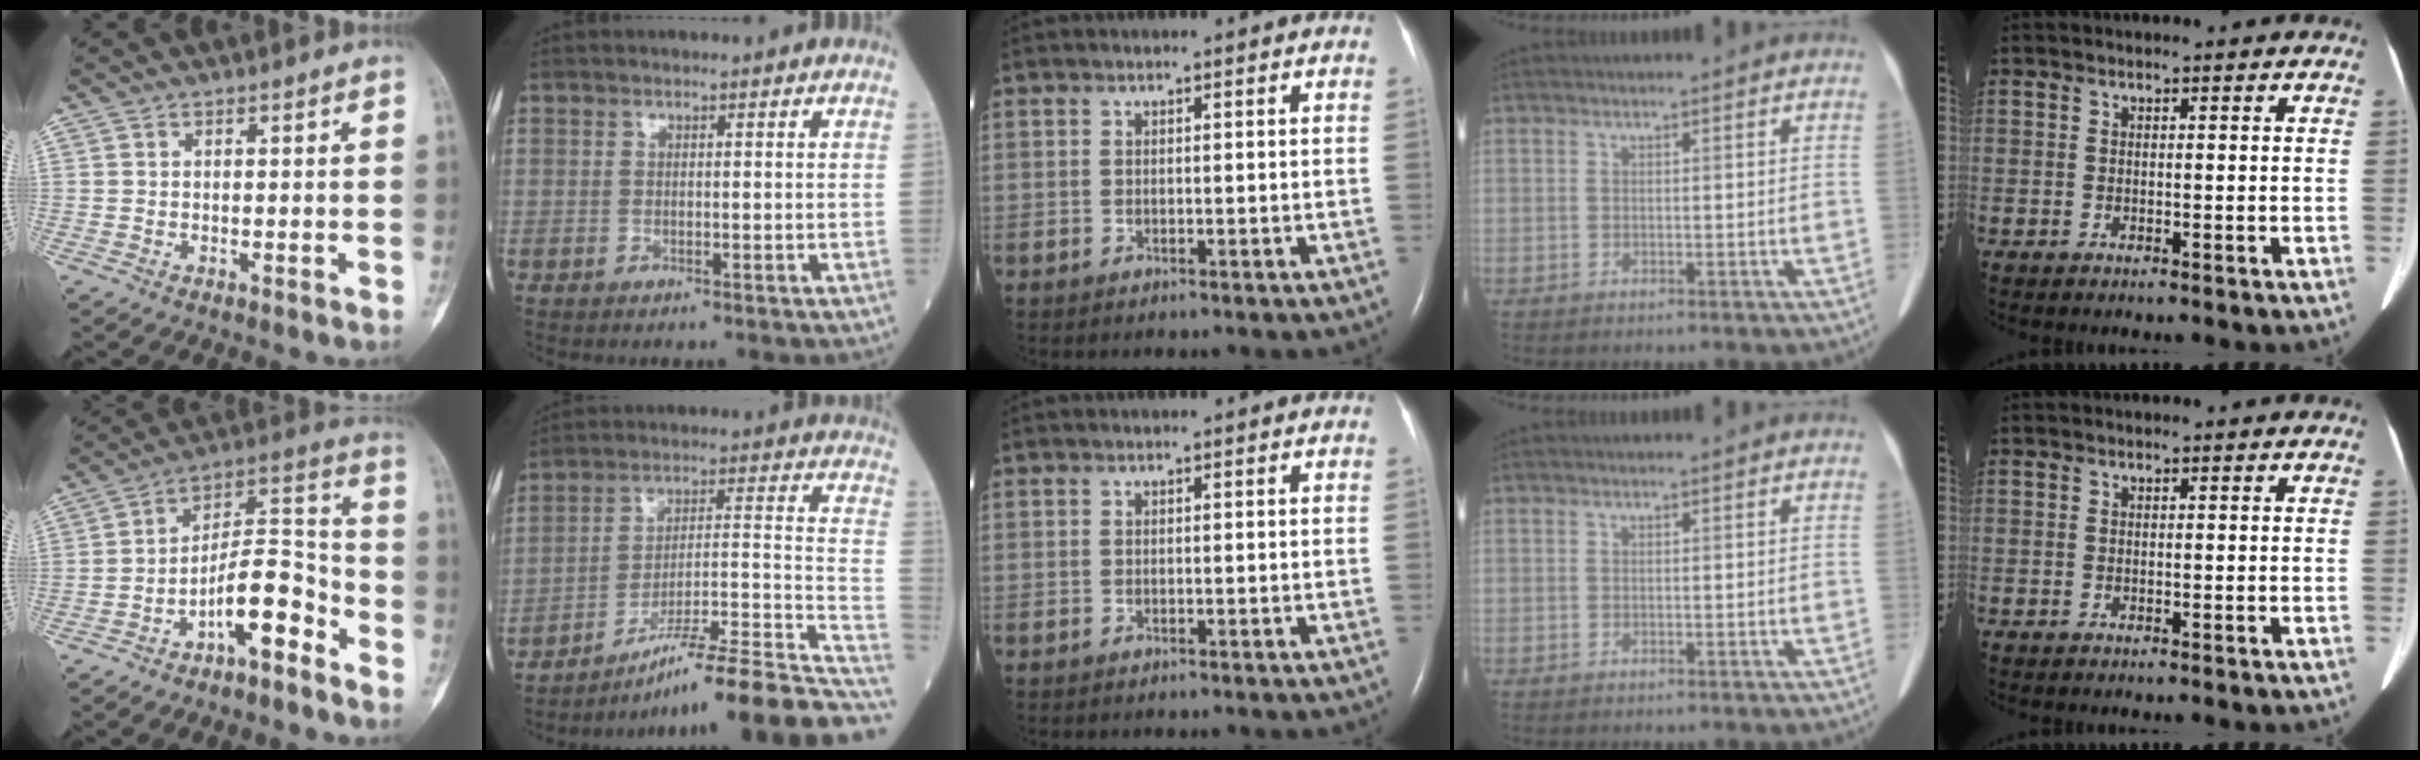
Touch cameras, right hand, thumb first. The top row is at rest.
{"thumb": {"total": 11.9, "force": [-6.7, 4.2, 8.9], "torque": [-0.144, 0.084, -0.113]}, "index": {"total": 21.1, "force": [-15.4, 0.8, 14.4], "torque": [-0.150, 0.019, -0.242]}}